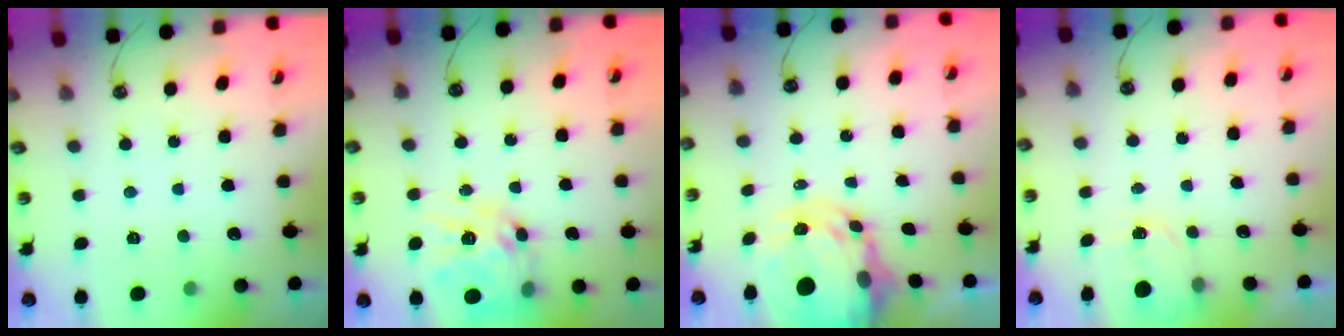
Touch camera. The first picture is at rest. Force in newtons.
{"total": 15.6, "press": 15.6, "slide": 1.4}
{"total": 7.2, "press": 7.2, "slide": 0.6}
{"total": 2.4, "press": 2.4, "slide": 0.3}